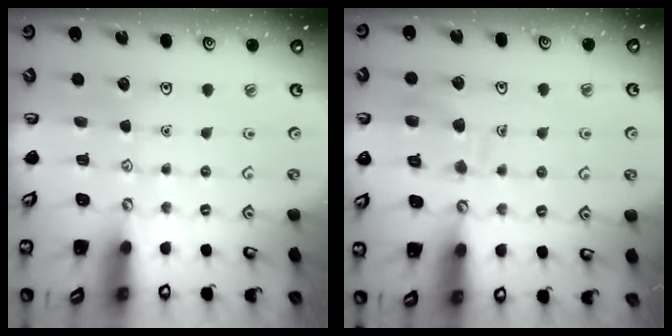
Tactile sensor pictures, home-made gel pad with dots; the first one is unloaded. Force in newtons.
{"total": 10.1, "press": 10.0, "slide": 0.9}